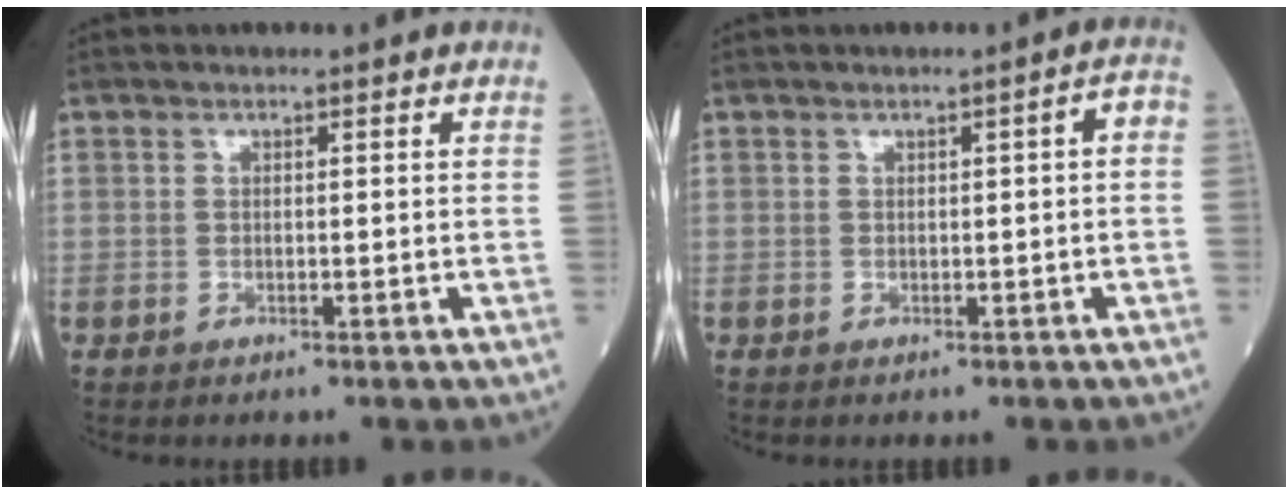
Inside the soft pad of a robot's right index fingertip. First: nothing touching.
{"total": 2.1, "force": [0.0, 0.3, 2.0], "torque": [-0.022, 0.007, -0.002]}